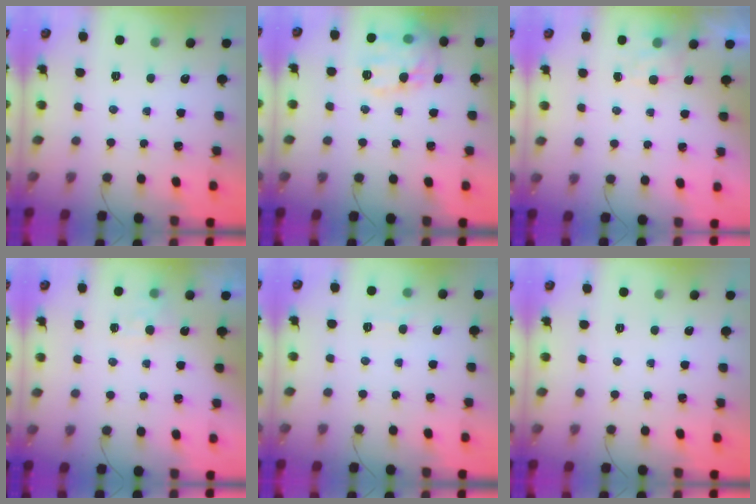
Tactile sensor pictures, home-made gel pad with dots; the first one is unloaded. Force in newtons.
{"total": 15.8, "press": 15.7, "slide": 1.4}
{"total": 1.9, "press": 1.5, "slide": 1.2}
{"total": 3.7, "press": 3.3, "slide": 1.6}
{"total": 6.5, "press": 6.3, "slide": 1.5}
{"total": 0.0}